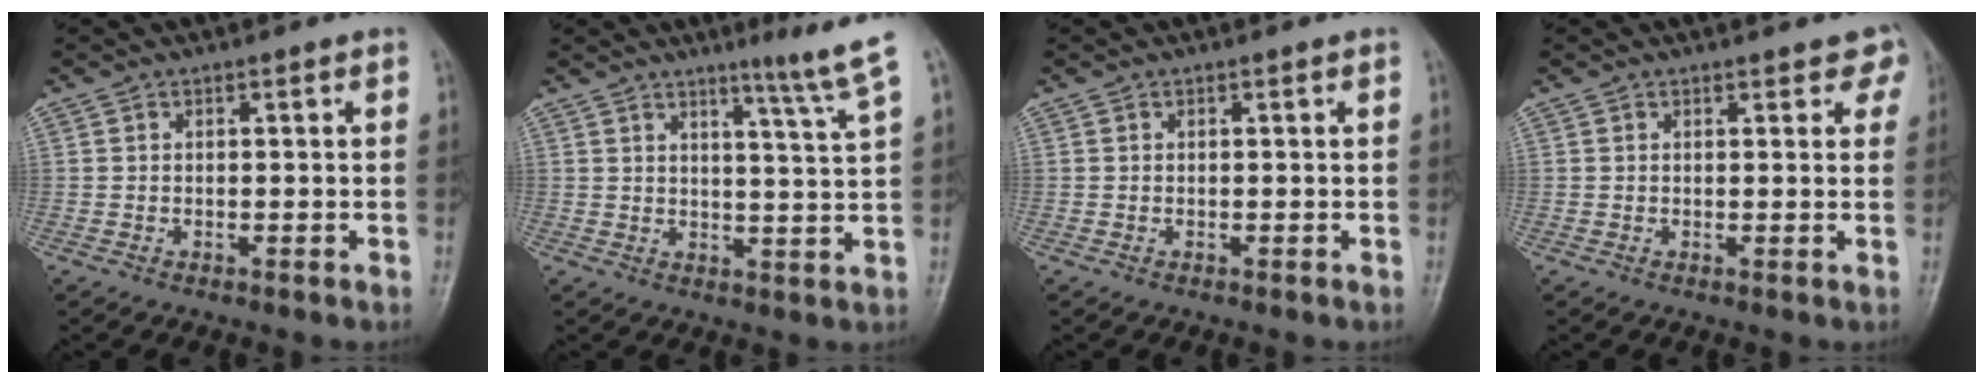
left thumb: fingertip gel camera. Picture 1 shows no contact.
{"total": 6.8, "force": [4.7, -1.3, 4.8], "torque": [-0.067, -0.043, 0.069]}
{"total": 0.0}
{"total": 3.6, "force": [2.7, 1.8, 1.5], "torque": [0.017, -0.005, 0.024]}